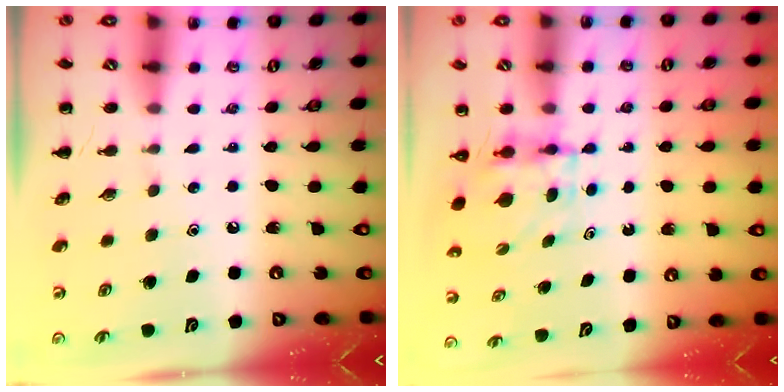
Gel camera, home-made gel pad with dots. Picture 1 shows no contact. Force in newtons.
{"total": 4.0, "press": 4.0, "slide": 0.3}